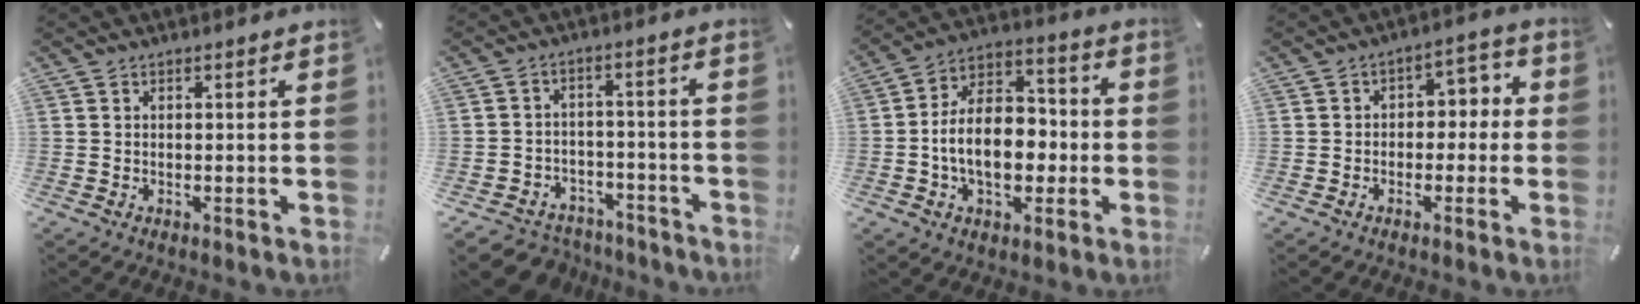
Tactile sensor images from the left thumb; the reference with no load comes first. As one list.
[{"total": 5.9, "force": [-3.7, 4.3, 1.2], "torque": [-0.028, 0.022, -0.071]}, {"total": 14.4, "force": [-2.9, 9.9, 10.0], "torque": [-0.177, 0.017, -0.053]}, {"total": 5.0, "force": [-1.7, 3.8, 2.7], "torque": [-0.027, 0.013, -0.043]}]